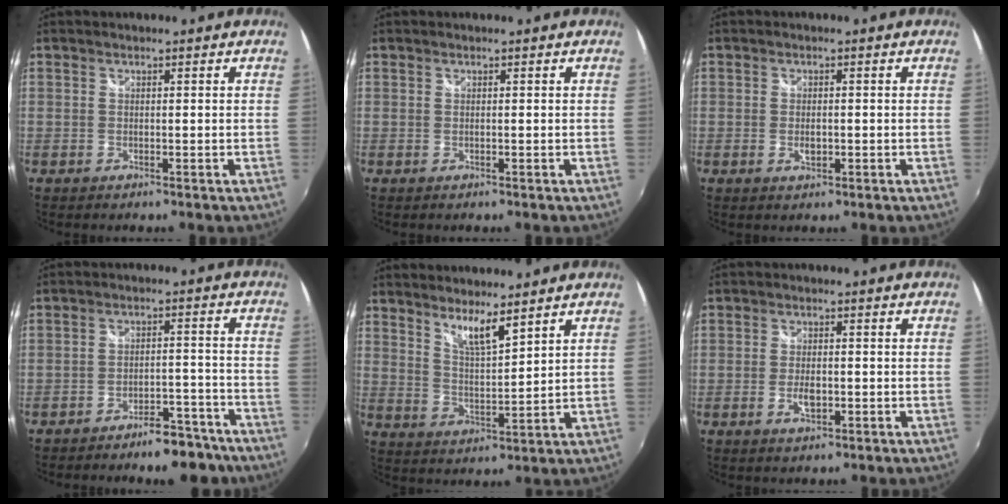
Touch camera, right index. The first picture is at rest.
{"total": 0.0}
{"total": 2.1, "force": [-0.6, 1.3, 1.5], "torque": [-0.027, -0.002, -0.009]}
{"total": 9.6, "force": [-8.0, 3.4, 4.0], "torque": [-0.066, 0.024, -0.096]}
{"total": 6.1, "force": [4.8, 0.7, 3.8], "torque": [-0.067, -0.007, 0.087]}
{"total": 3.4, "force": [-1.1, 1.8, 2.7], "torque": [-0.053, -0.004, -0.019]}